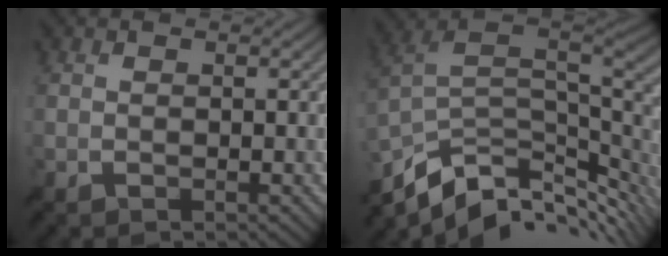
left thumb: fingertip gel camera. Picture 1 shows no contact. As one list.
[{"total": 12.0, "force": [-5.3, 5.8, 9.0], "torque": [-0.205, -0.021, -0.082]}]